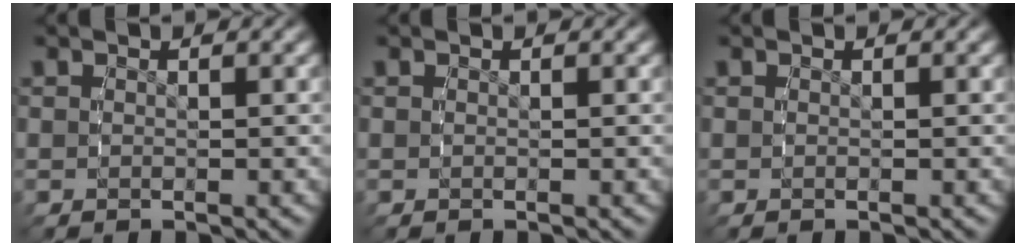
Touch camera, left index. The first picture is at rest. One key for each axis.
{"total": 0.0}
{"total": 0.0}